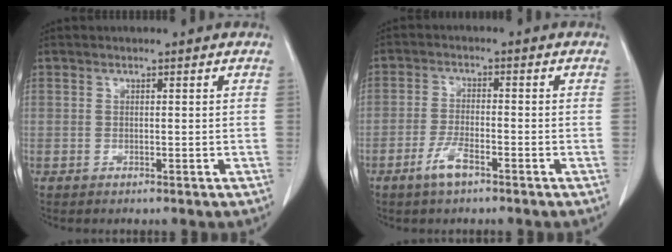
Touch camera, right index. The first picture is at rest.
{"total": 4.0, "force": [-2.6, 0.8, 3.0], "torque": [-0.064, -0.002, -0.048]}